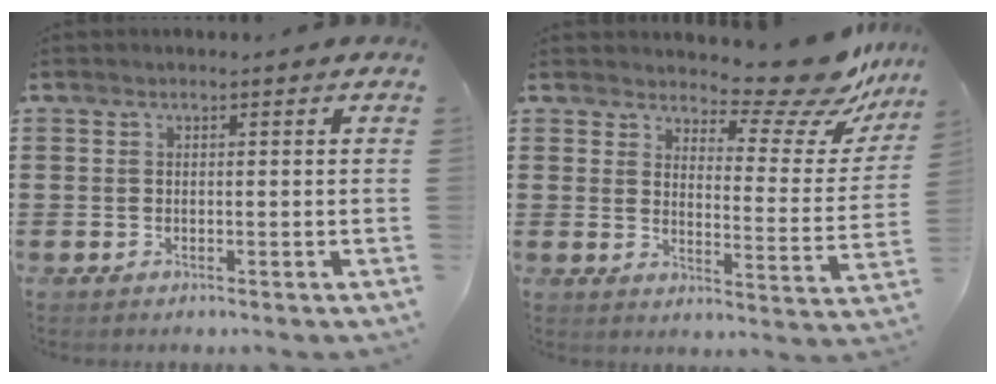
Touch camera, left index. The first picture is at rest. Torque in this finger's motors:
{"motor_torque": [1.06, -1.08, 0.28, 0.04]}